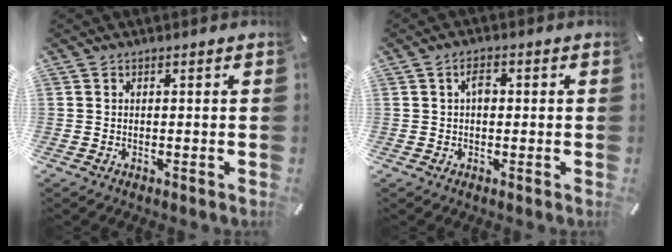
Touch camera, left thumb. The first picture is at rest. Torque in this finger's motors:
{"motor_torque": [-0.05, -0.07, 0.13, 0.17, 0.00]}